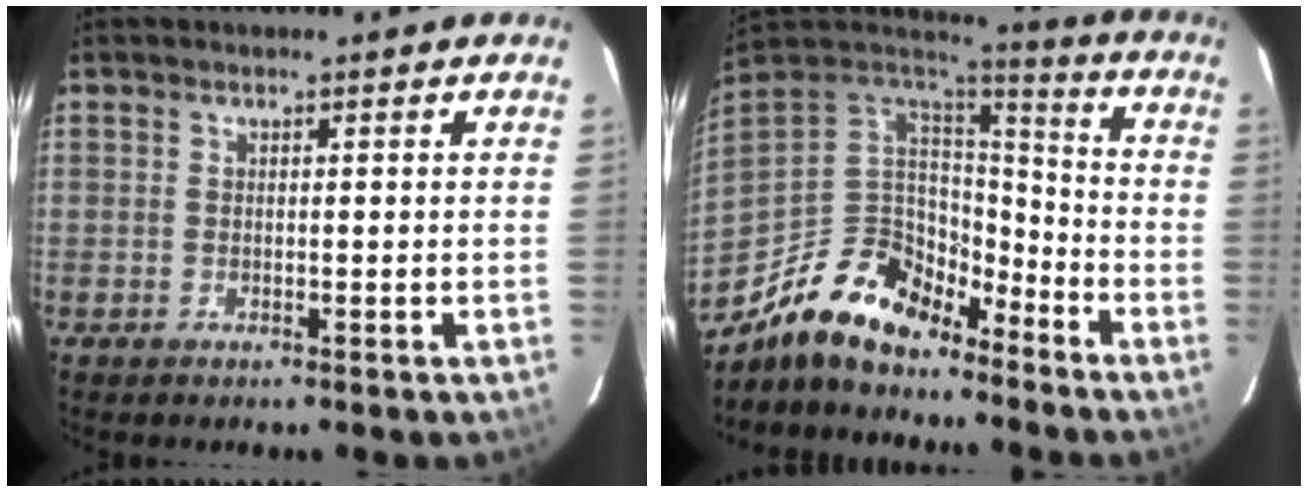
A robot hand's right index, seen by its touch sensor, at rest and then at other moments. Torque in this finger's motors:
{"motor_torque": [0.99, -1.14, 0.57, 0.05]}